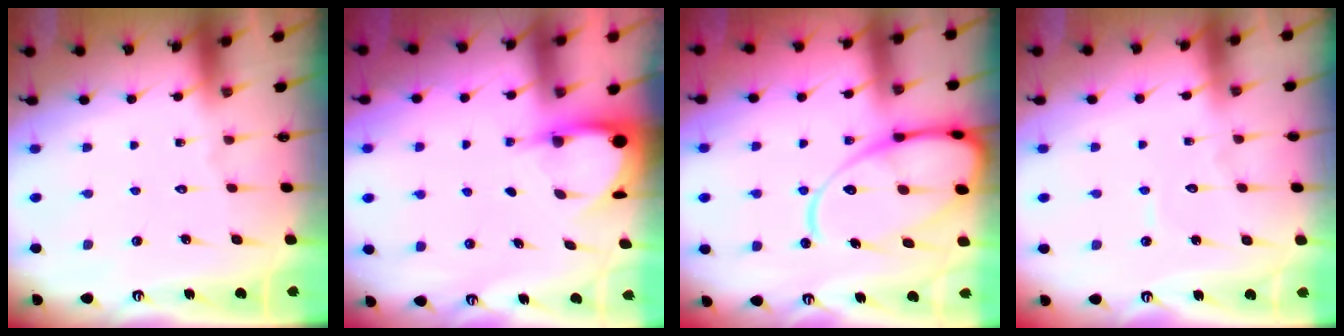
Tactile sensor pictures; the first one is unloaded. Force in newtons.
{"total": 3.9, "press": 3.9, "slide": 0.4}
{"total": 18.3, "press": 18.2, "slide": 2.0}
{"total": 3.6, "press": 3.6, "slide": 0.1}